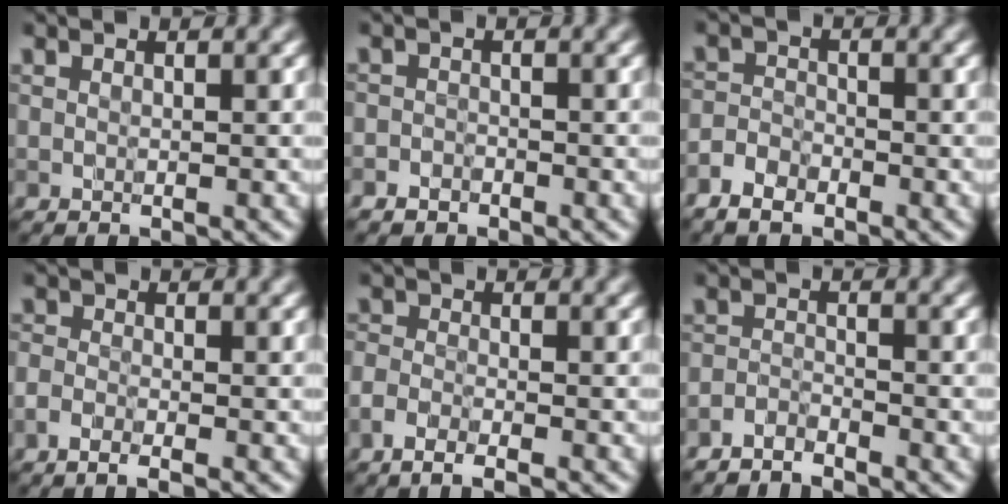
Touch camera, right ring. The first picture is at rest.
{"total": 0.9, "force": [-0.8, 0.5, -0.1], "torque": [0.008, 0.002, -0.016]}
{"total": 2.5, "force": [-1.9, 1.2, 0.9], "torque": [-0.014, 0.000, -0.047]}
{"total": 1.3, "force": [-1.0, 0.3, 0.8], "torque": [-0.016, 0.000, -0.025]}
{"total": 1.9, "force": [-1.4, 0.5, 1.2], "torque": [-0.024, 0.000, -0.035]}
{"total": 1.7, "force": [-1.7, 0.1, 0.1], "torque": [0.000, 0.002, -0.039]}